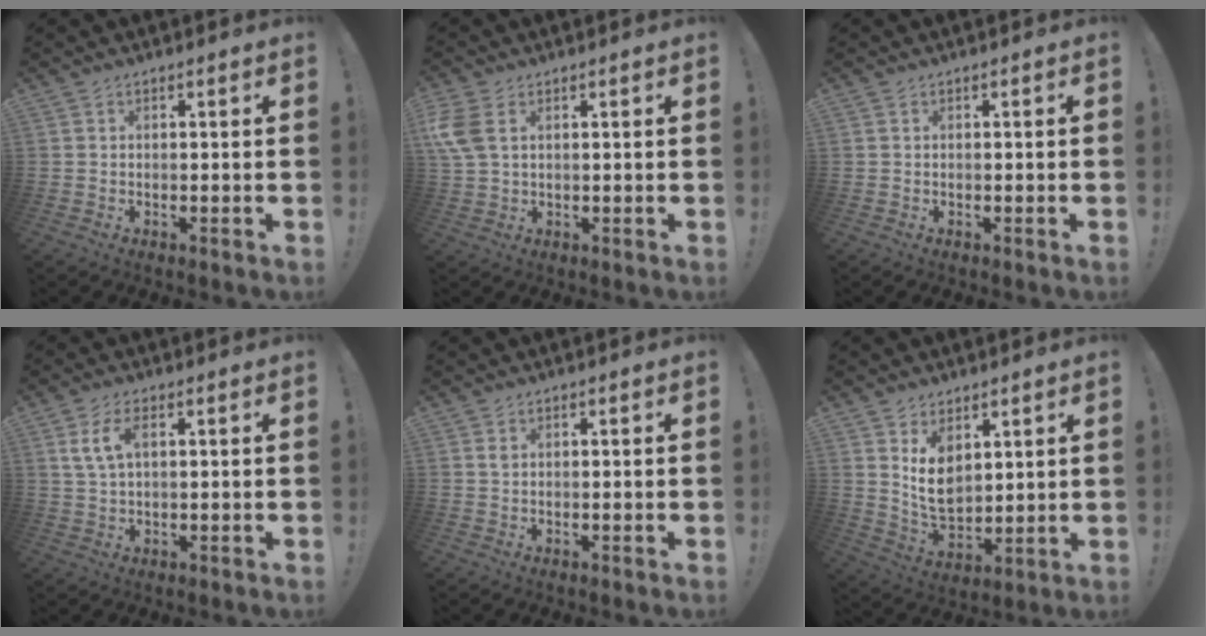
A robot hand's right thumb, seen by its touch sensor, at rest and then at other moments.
{"total": 7.4, "force": [2.6, 4.4, 5.3], "torque": [-0.119, -0.008, 0.049]}
{"total": 0.0}
{"total": 6.6, "force": [2.2, 3.0, 5.4], "torque": [-0.104, 0.001, 0.039]}
{"total": 0.8, "force": [0.4, 0.3, 0.6], "torque": [-0.005, -0.002, 0.007]}
{"total": 9.8, "force": [4.8, 6.4, 5.6], "torque": [-0.086, -0.035, 0.093]}